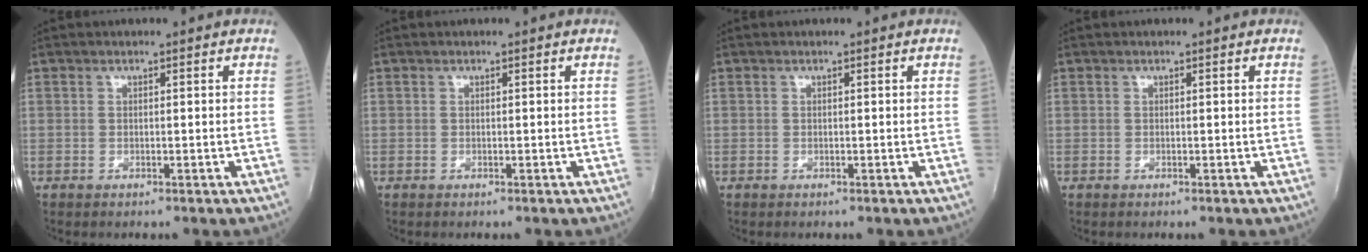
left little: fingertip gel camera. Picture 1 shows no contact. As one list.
[{"total": 0.0}, {"total": 0.0}, {"total": 0.0}]